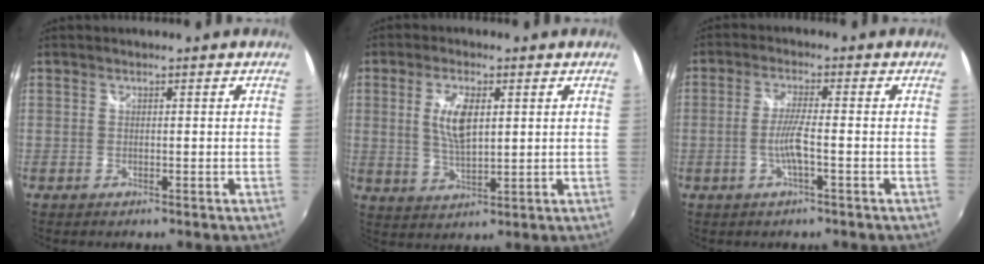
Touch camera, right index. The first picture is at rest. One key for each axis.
{"total": 7.1, "fx": 1.7, "fy": 3.0, "fz": 6.2, "tx": -0.118, "ty": 0.001, "tz": 0.034}
{"total": 4.6, "fx": -1.6, "fy": -0.1, "fz": 4.4, "tx": -0.089, "ty": -0.001, "tz": -0.029}